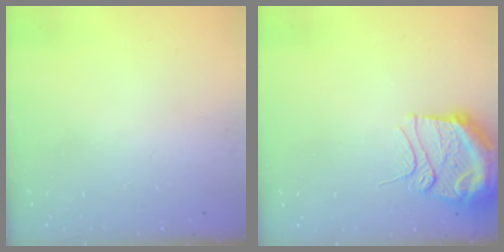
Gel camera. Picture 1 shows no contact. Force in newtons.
{"total": 14.7, "press": 12.8, "slide": 7.3}